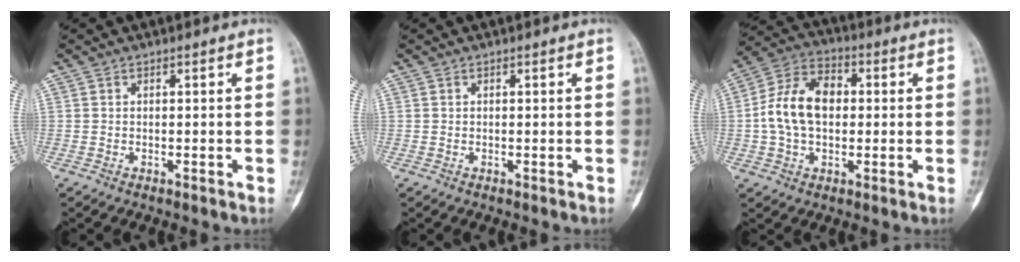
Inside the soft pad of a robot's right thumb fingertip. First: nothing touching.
{"total": 0.0}
{"total": 12.7, "force": [0.2, 8.7, 9.3], "torque": [-0.158, 0.029, -0.004]}